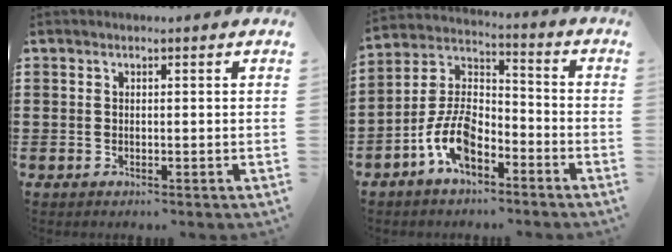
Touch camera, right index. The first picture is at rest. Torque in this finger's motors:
{"motor_torque": [2.14, 0.00, 0.43, 0.01]}